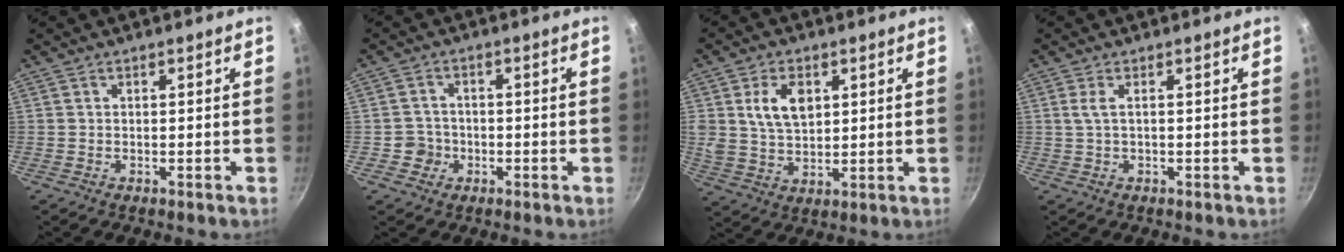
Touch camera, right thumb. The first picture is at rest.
{"total": 3.6, "force": [-1.1, 3.4, 0.6], "torque": [0.013, 0.016, -0.020]}
{"total": 9.0, "force": [2.8, 5.9, 6.2], "torque": [-0.100, -0.017, 0.055]}
{"total": 2.0, "force": [0.2, 0.5, 1.9], "torque": [-0.044, 0.002, 0.005]}